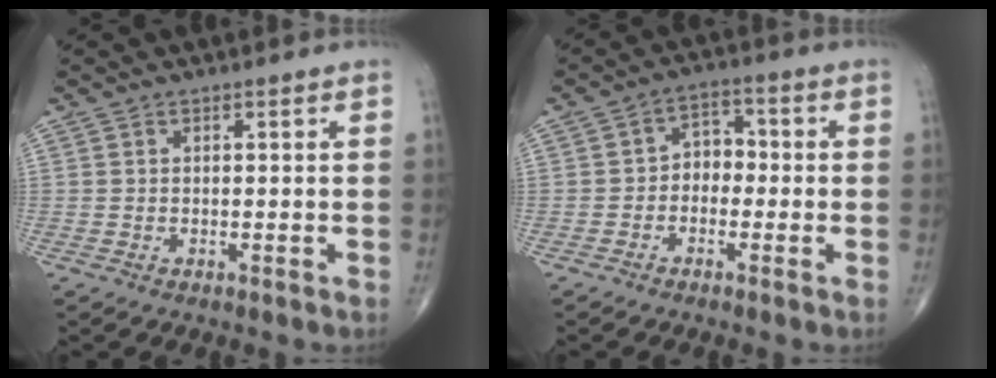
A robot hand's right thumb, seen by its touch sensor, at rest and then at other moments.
{"total": 4.6, "force": [-1.0, 3.5, 2.7], "torque": [-0.018, 0.023, -0.032]}